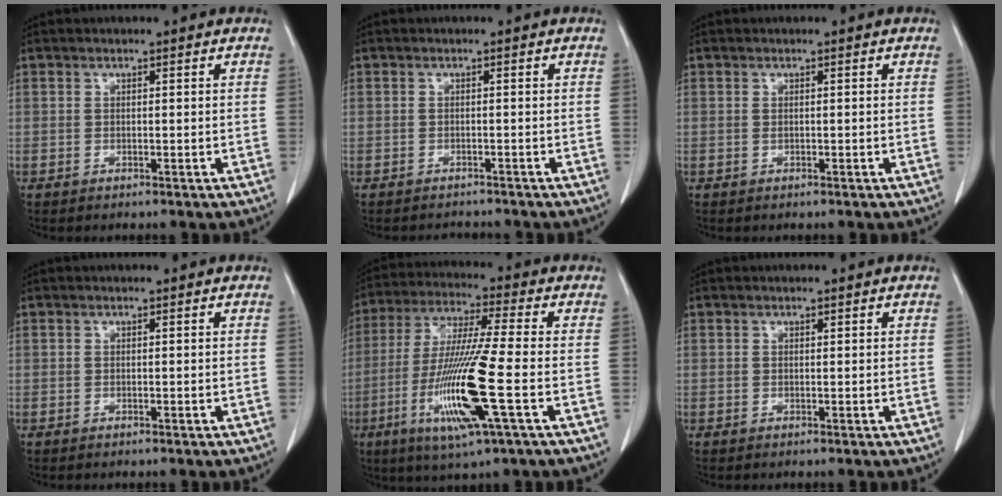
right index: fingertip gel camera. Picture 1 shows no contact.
{"total": 2.1, "force": [-2.0, 0.8, -0.2], "torque": [0.000, -0.003, -0.031]}
{"total": 0.0}
{"total": 0.0}
{"total": 15.4, "force": [-4.5, -0.2, 14.7], "torque": [-0.302, -0.021, -0.087]}
{"total": 0.0}